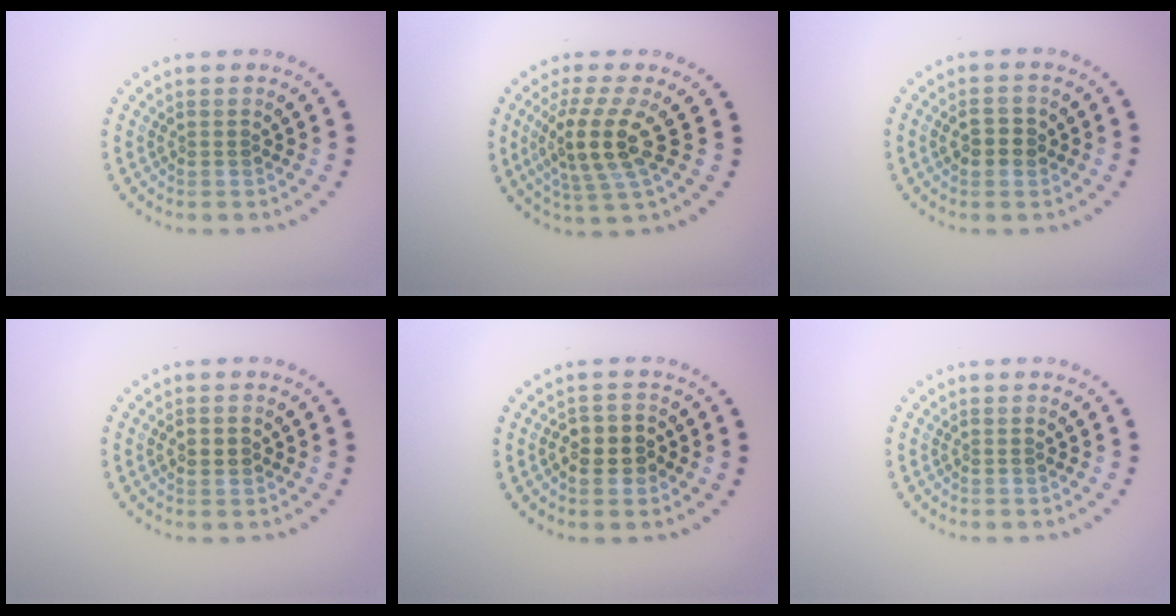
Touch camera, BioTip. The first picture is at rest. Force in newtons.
{"total": 4.6, "press": 3.8, "slide": 2.5}
{"total": 2.2, "press": 2.2, "slide": 0.1}
{"total": 1.8, "press": 1.8, "slide": 0.1}
{"total": 2.8, "press": 2.7, "slide": 0.7}
{"total": 0.0}